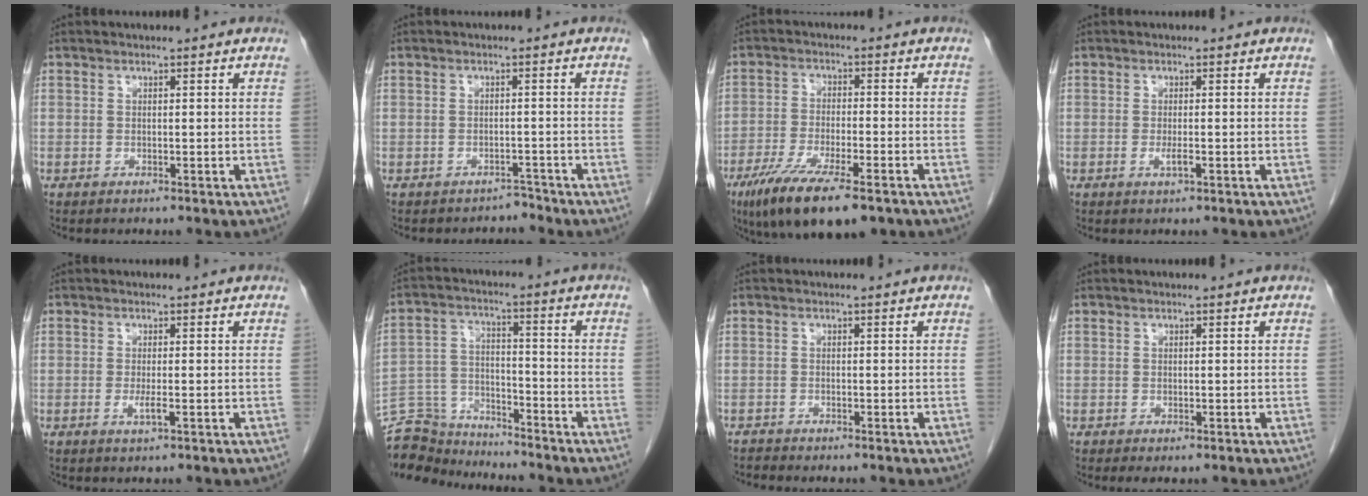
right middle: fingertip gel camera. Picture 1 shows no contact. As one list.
[{"total": 1.9, "force": [-1.7, 0.5, -0.7], "torque": [0.015, -0.001, -0.021]}, {"total": 13.3, "force": [-8.7, 2.9, 9.6], "torque": [-0.172, -0.032, -0.142]}, {"total": 1.3, "force": [-0.4, 0.1, 1.3], "torque": [-0.028, -0.003, -0.007]}, {"total": 1.6, "force": [-0.5, 0.1, 1.5], "torque": [-0.032, -0.005, -0.008]}, {"total": 11.3, "force": [-10.9, 2.7, 0.6], "torque": [-0.018, 0.026, -0.201]}, {"total": 0.8, "force": [-0.8, -0.2, -0.3], "torque": [-0.002, -0.008, -0.018]}, {"total": 0.9, "force": [-0.4, 0.4, 0.7], "torque": [-0.009, -0.004, -0.001]}]